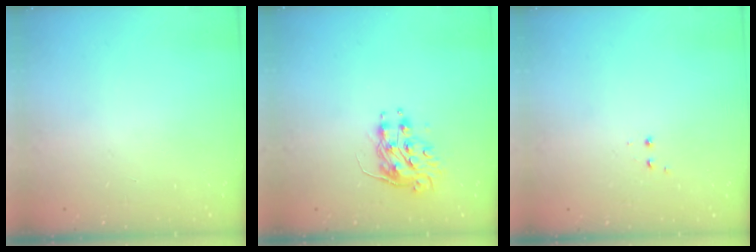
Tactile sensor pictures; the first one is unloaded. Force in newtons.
{"total": 8.8, "press": 8.7, "slide": 0.4}
{"total": 1.2, "press": 1.1, "slide": 0.5}